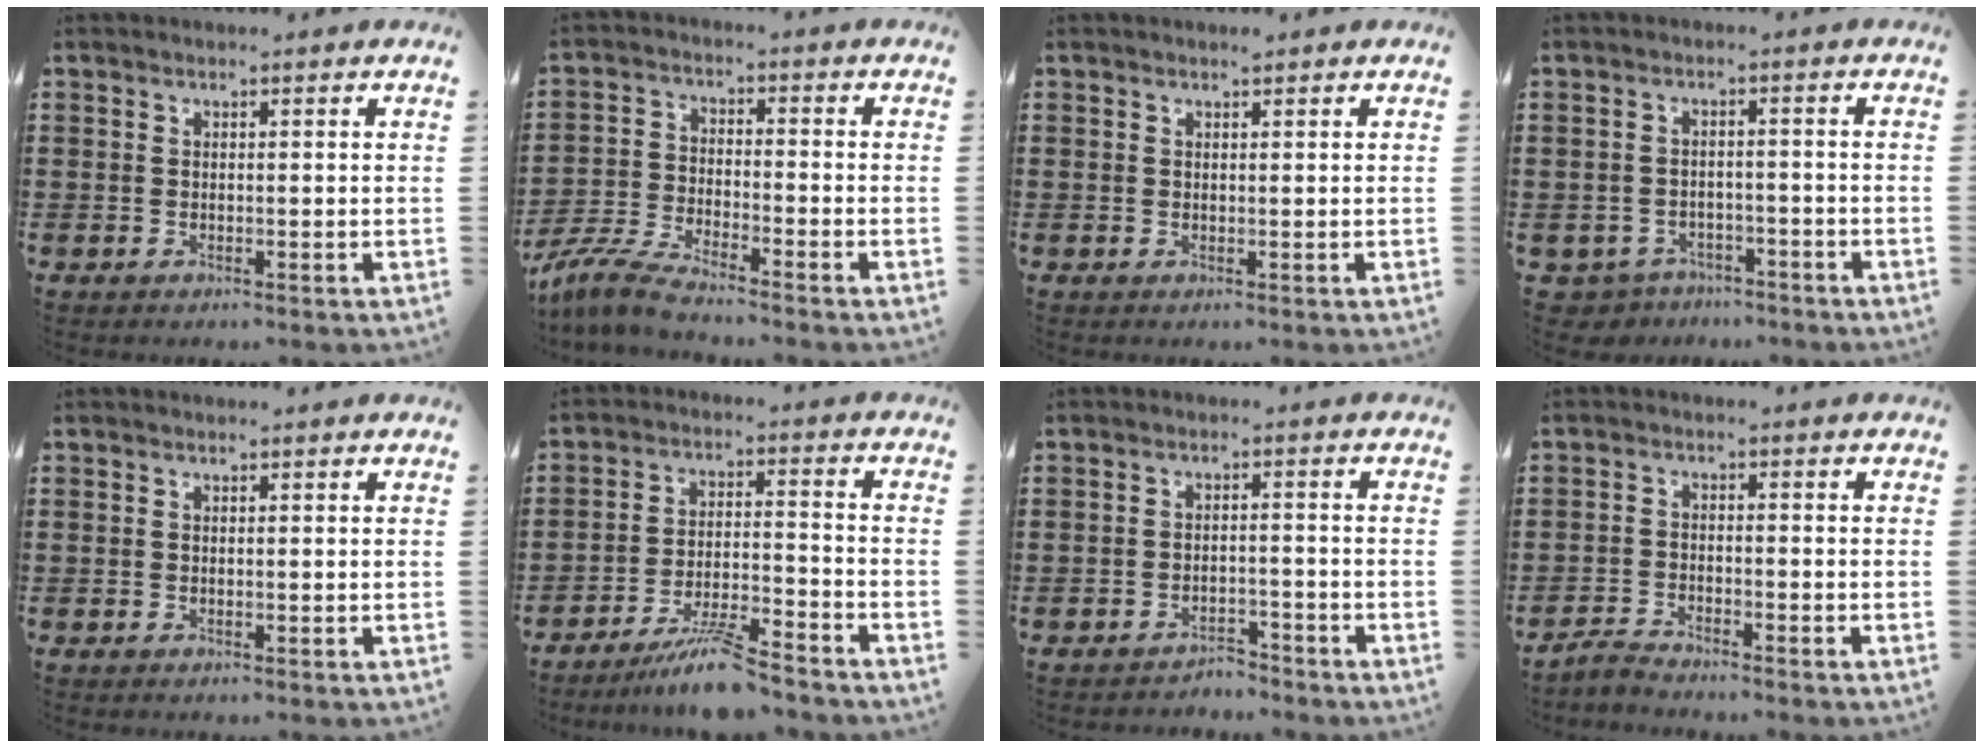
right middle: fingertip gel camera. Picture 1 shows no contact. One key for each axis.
{"total": 5.7, "fx": -5.2, "fy": 0.4, "fz": 2.3, "tx": -0.065, "ty": -0.011, "tz": -0.104}
{"total": 0.0}
{"total": 3.0, "fx": -2.9, "fy": 0.7, "fz": -0.2, "tx": -0.016, "ty": -0.005, "tz": -0.066}
{"total": 0.0}
{"total": 7.9, "fx": -6.8, "fy": 0.5, "fz": 4.0, "tx": -0.077, "ty": -0.001, "tz": -0.127}
{"total": 2.6, "fx": -2.5, "fy": 0.2, "fz": 0.1, "tx": -0.011, "ty": 0.000, "tz": -0.053}
{"total": 2.4, "fx": -2.3, "fy": 0.0, "fz": 0.4, "tx": -0.019, "ty": 0.000, "tz": -0.050}